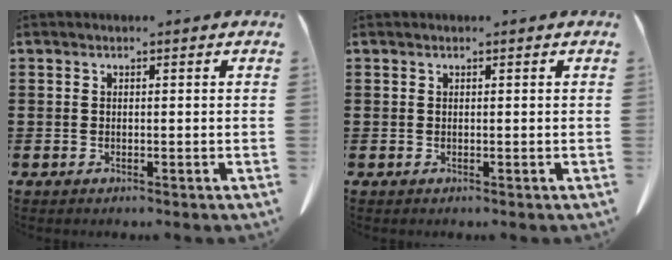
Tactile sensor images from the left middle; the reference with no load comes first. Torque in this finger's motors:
{"motor_torque": [-0.31, 0.70, -0.05, -0.01]}